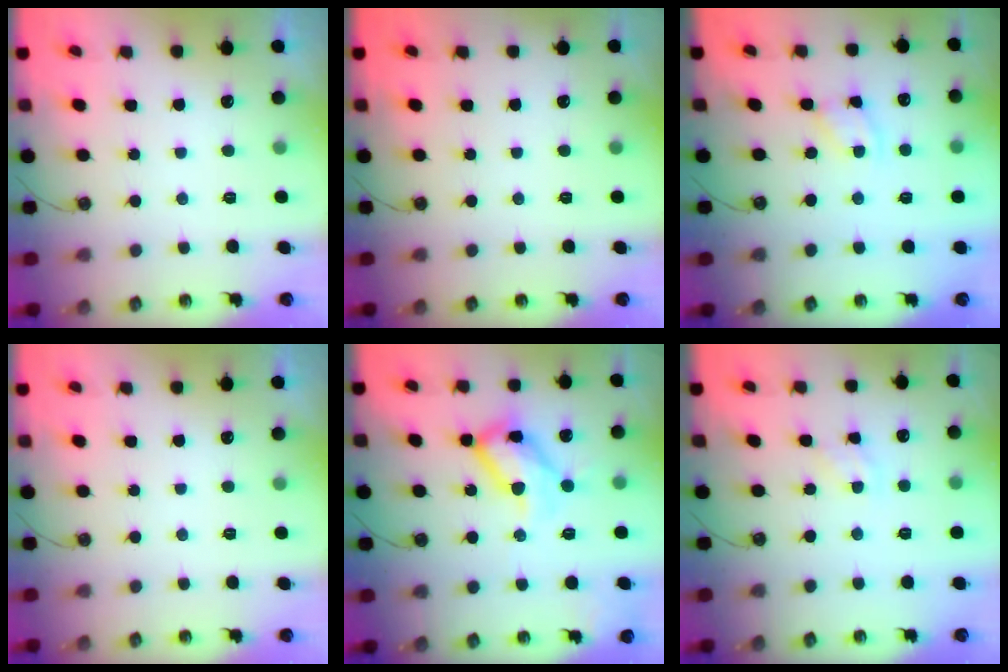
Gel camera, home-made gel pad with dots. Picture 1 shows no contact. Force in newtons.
{"total": 0.0}
{"total": 2.7, "press": 2.7, "slide": 0.4}
{"total": 0.0}
{"total": 18.0, "press": 17.9, "slide": 1.3}
{"total": 3.1, "press": 3.0, "slide": 0.3}